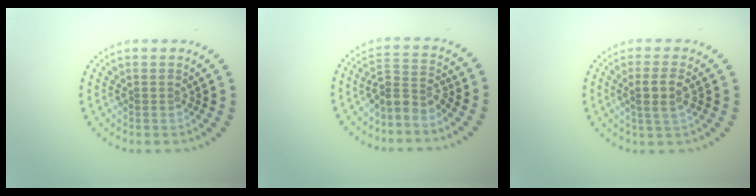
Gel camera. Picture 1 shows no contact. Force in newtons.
{"total": 2.8, "press": 2.1, "slide": 1.8}
{"total": 2.3, "press": 2.1, "slide": 1.1}